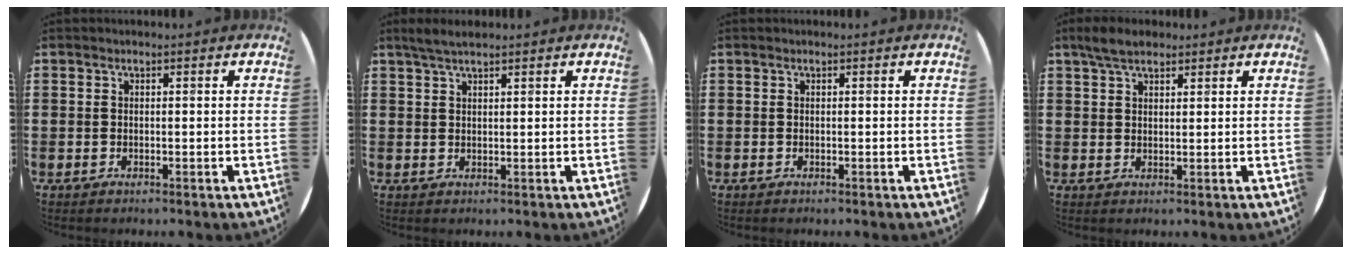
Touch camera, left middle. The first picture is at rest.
{"total": 2.3, "force": [1.9, 0.3, 1.3], "torque": [-0.028, 0.003, 0.034]}
{"total": 0.0}
{"total": 3.8, "force": [3.1, 1.4, 1.8], "torque": [-0.033, 0.002, 0.056]}